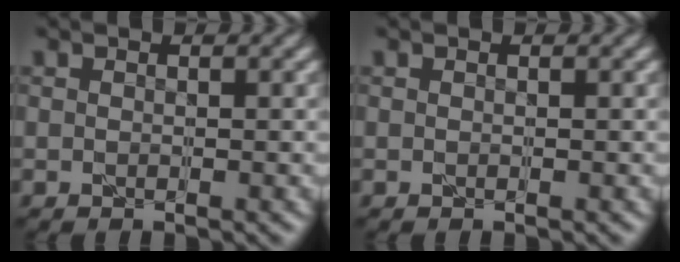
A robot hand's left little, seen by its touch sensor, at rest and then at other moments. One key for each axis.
{"total": 0.0}